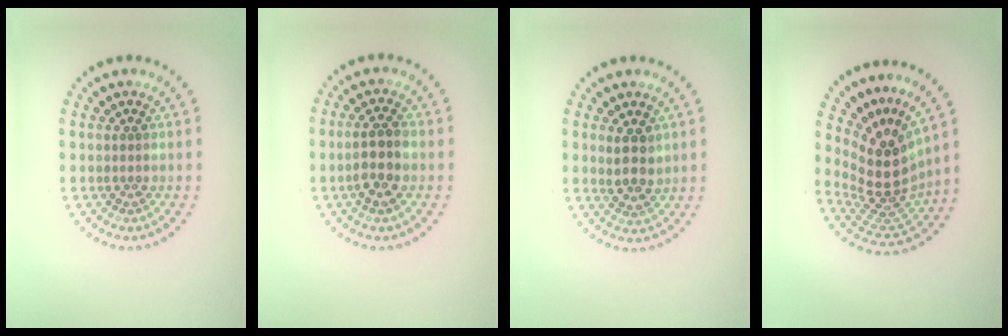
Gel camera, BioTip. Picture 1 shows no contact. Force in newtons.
{"total": 2.9, "press": 2.8, "slide": 0.9}
{"total": 2.7, "press": 2.4, "slide": 1.1}
{"total": 5.1, "press": 3.6, "slide": 3.5}